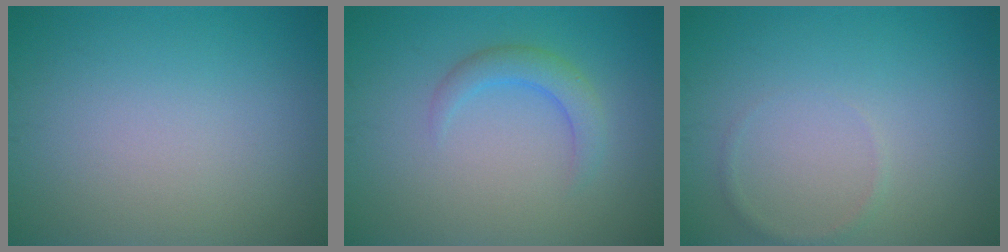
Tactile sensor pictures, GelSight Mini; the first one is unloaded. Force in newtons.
{"total": 2.4, "press": 2.4, "slide": 0.1}
{"total": 0.7, "press": 0.7, "slide": 0.0}